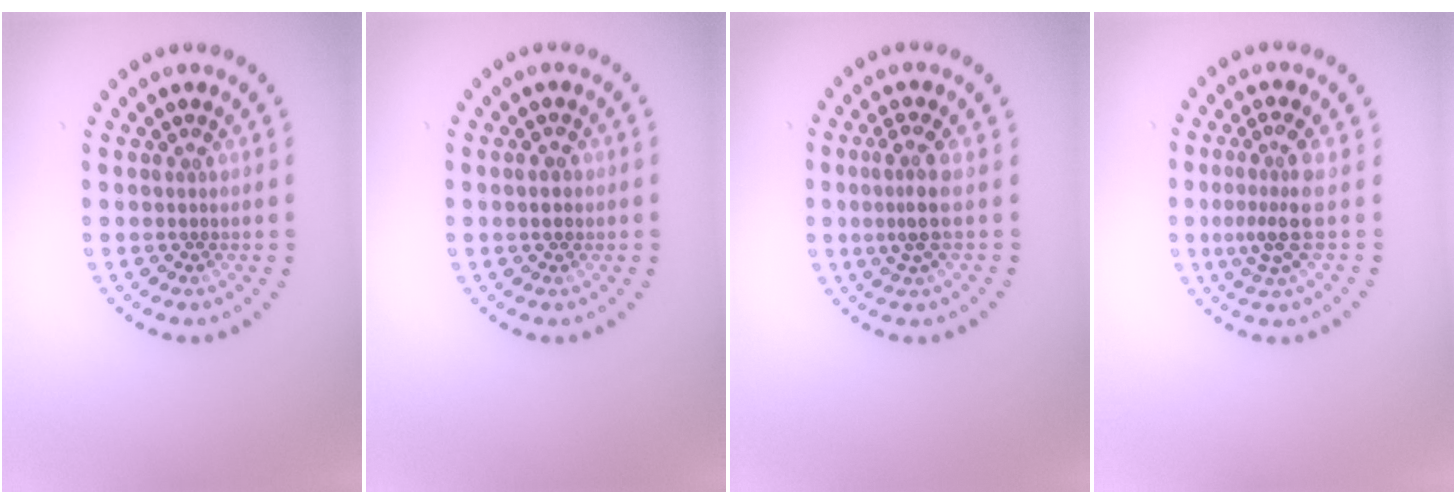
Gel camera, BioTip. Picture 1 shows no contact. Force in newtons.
{"total": 1.8, "press": 1.8, "slide": 0.1}
{"total": 2.6, "press": 1.9, "slide": 1.7}
{"total": 3.3, "press": 2.3, "slide": 2.3}